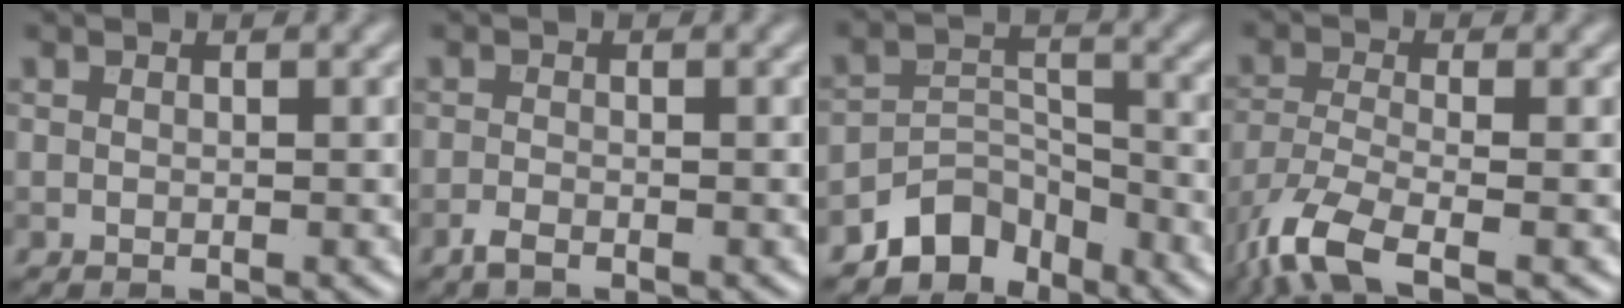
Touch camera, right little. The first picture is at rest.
{"total": 1.2, "force": [-0.9, 0.3, 0.7], "torque": [-0.016, 0.000, -0.020]}
{"total": 4.9, "force": [-4.0, 2.5, 1.3], "torque": [-0.006, 0.000, -0.077]}
{"total": 7.3, "force": [-4.8, 2.2, 5.0], "torque": [-0.112, -0.017, -0.105]}